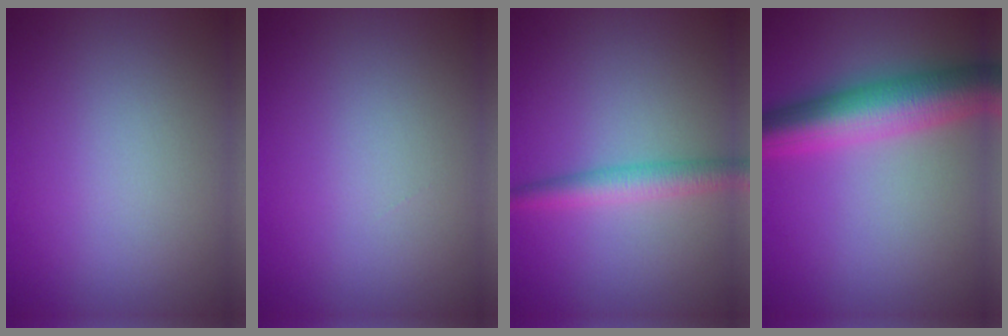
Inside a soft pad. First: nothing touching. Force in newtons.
{"total": 0.0}
{"total": 2.9, "press": 2.9, "slide": 0.1}
{"total": 8.0, "press": 8.0, "slide": 0.1}